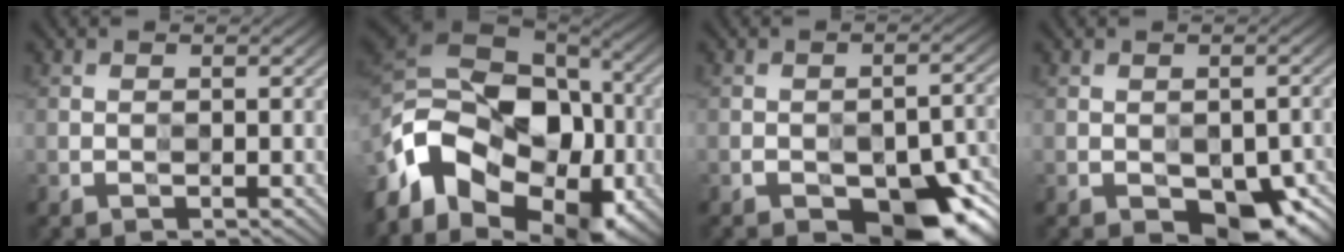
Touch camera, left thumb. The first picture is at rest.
{"total": 17.7, "force": [-6.9, 12.0, 11.1], "torque": [-0.249, -0.017, -0.114]}
{"total": 13.7, "force": [-9.3, 6.4, 7.7], "torque": [-0.095, -0.021, -0.120]}
{"total": 9.3, "force": [-5.0, 5.1, 5.9], "torque": [-0.089, -0.019, -0.062]}